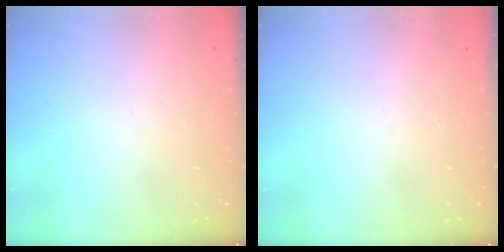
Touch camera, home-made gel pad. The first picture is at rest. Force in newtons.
{"total": 0.0}